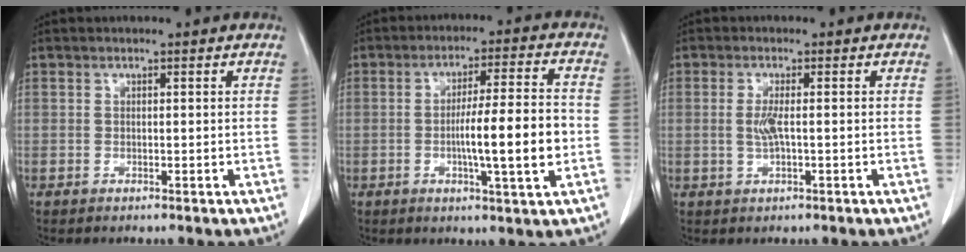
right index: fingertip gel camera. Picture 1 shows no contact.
{"total": 10.7, "force": [-1.8, 0.2, 10.6], "torque": [-0.170, 0.000, -0.034]}
{"total": 2.6, "force": [-0.1, 0.4, 2.6], "torque": [-0.058, -0.003, -0.002]}